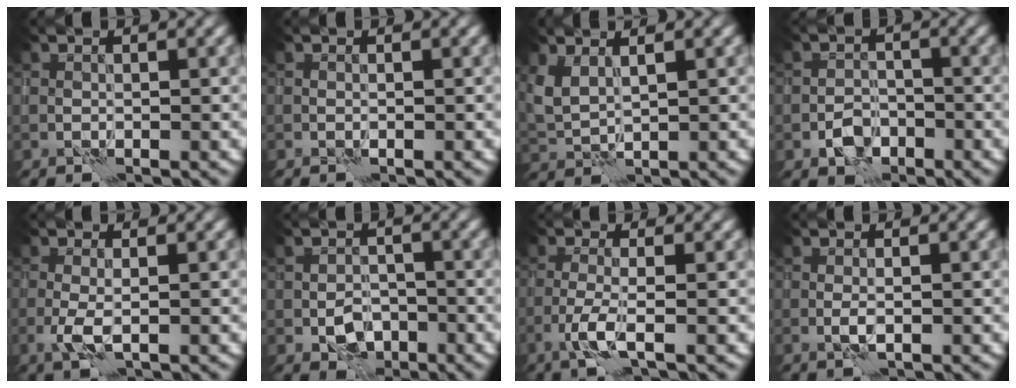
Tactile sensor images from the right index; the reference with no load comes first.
{"total": 0.0}
{"total": 2.7, "force": [1.7, 1.3, 1.7], "torque": [-0.048, 0.001, 0.038]}
{"total": 2.1, "force": [-1.2, 1.6, 0.8], "torque": [-0.009, 0.005, -0.024]}
{"total": 2.0, "force": [-0.4, 0.7, 1.8], "torque": [-0.041, -0.004, -0.012]}
{"total": 2.7, "force": [-1.1, 2.0, 1.5], "torque": [-0.019, -0.001, -0.018]}
{"total": 2.5, "force": [-1.1, 0.5, 2.2], "torque": [-0.045, 0.003, -0.032]}
{"total": 0.8, "force": [-0.1, 0.3, 0.8], "torque": [-0.015, -0.002, -0.004]}